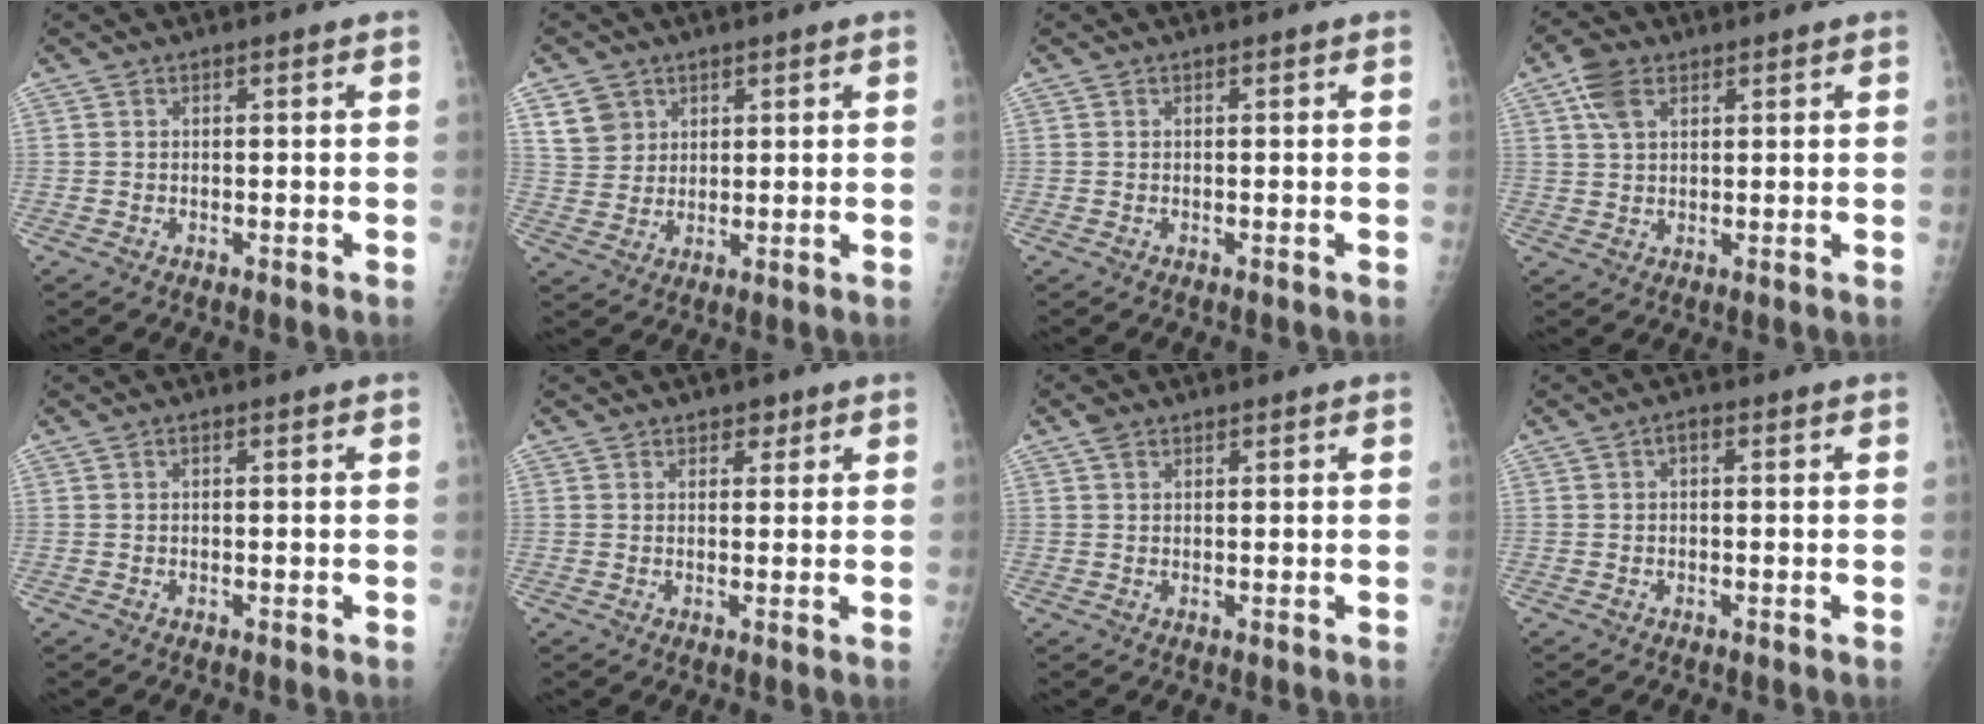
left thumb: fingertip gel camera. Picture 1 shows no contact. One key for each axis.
{"total": 5.6, "fx": 2.8, "fy": 4.6, "fz": 1.4, "tx": -0.004, "ty": -0.016, "tz": 0.058}
{"total": 0.0}
{"total": 5.5, "fx": 2.7, "fy": 3.3, "fz": 3.5, "tx": -0.062, "ty": 0.004, "tz": 0.052}
{"total": 0.0}
{"total": 2.0, "fx": 1.3, "fy": 1.4, "fz": 0.7, "tx": 0.010, "ty": -0.005, "tz": 0.014}
{"total": 1.9, "fx": 1.1, "fy": 1.2, "fz": 0.9, "tx": -0.013, "ty": 0.003, "tz": 0.020}
{"total": 1.3, "fx": 0.1, "fy": 0.7, "fz": 1.1, "tx": -0.012, "ty": 0.004, "tz": -0.005}